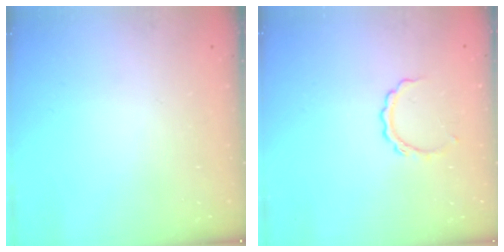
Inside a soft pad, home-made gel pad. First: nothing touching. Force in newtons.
{"total": 4.9, "press": 4.9, "slide": 0.1}